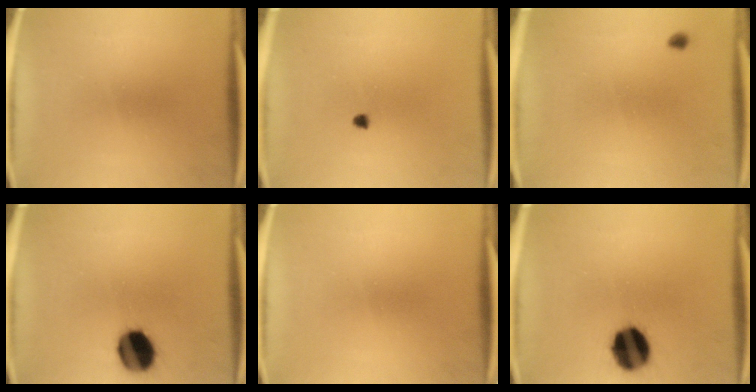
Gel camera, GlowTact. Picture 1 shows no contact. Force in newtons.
{"total": 1.0}
{"total": 0.8}
{"total": 11.5}
{"total": 0.0}
{"total": 13.0}